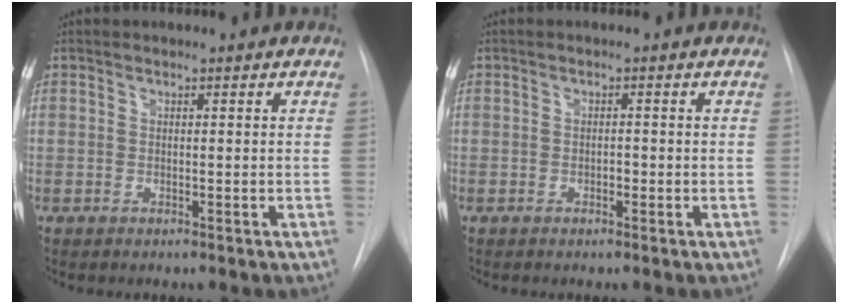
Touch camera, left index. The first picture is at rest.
{"total": 0.7, "force": [-0.3, 0.3, 0.5], "torque": [-0.007, 0.002, -0.006]}